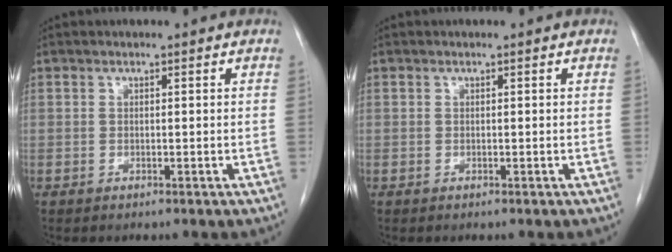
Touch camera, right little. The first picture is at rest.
{"total": 0.0}